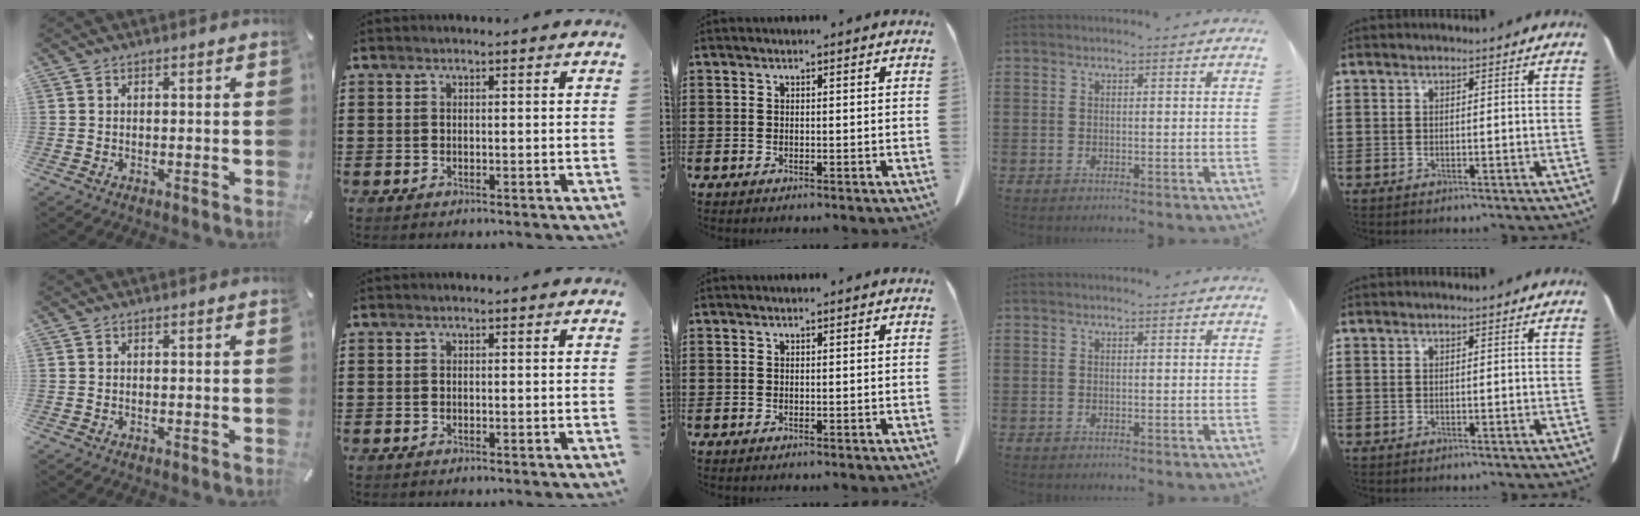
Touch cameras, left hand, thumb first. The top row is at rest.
{}